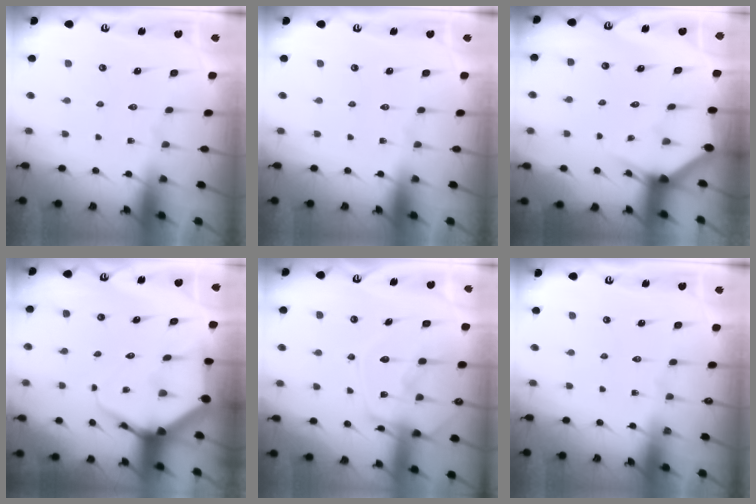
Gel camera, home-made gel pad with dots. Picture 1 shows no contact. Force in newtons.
{"total": 0.0}
{"total": 3.0, "press": 3.0, "slide": 0.1}
{"total": 6.3, "press": 6.3, "slide": 0.7}
{"total": 14.2, "press": 14.1, "slide": 1.2}
{"total": 0.0}